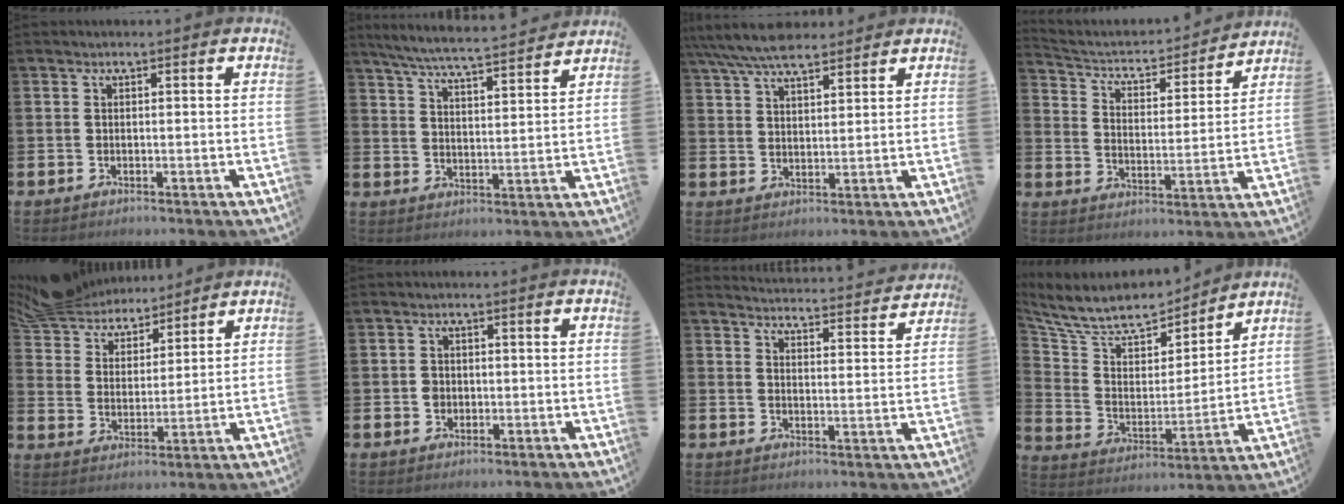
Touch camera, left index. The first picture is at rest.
{"total": 6.6, "force": [6.3, 0.1, 2.1], "torque": [-0.063, -0.044, 0.109]}
{"total": 6.7, "force": [6.1, 1.7, 2.1], "torque": [-0.055, -0.021, 0.112]}
{"total": 4.7, "force": [4.2, 1.7, 1.1], "torque": [-0.050, -0.040, 0.063]}
{"total": 7.1, "force": [6.8, 2.1, 0.5], "torque": [-0.050, -0.040, 0.123]}
{"total": 1.7, "force": [-0.1, 1.6, 0.6], "torque": [-0.002, 0.005, -0.007]}
{"total": 4.3, "force": [4.2, 0.2, 0.3], "torque": [-0.007, -0.042, 0.069]}
{"total": 9.2, "force": [8.1, 3.5, 2.4], "torque": [-0.088, -0.062, 0.139]}